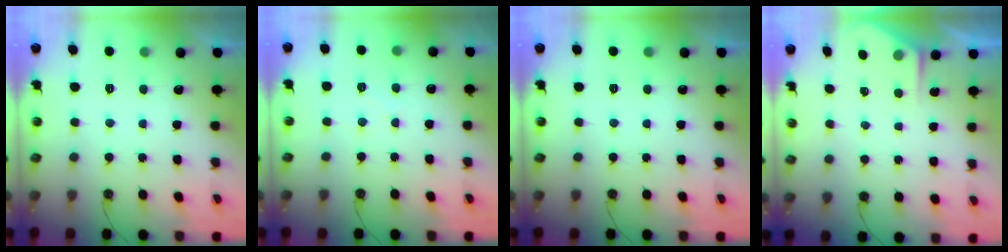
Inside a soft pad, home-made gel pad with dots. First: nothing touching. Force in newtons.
{"total": 5.2, "press": 5.1, "slide": 0.8}
{"total": 0.0}
{"total": 2.1, "press": 2.1, "slide": 0.2}